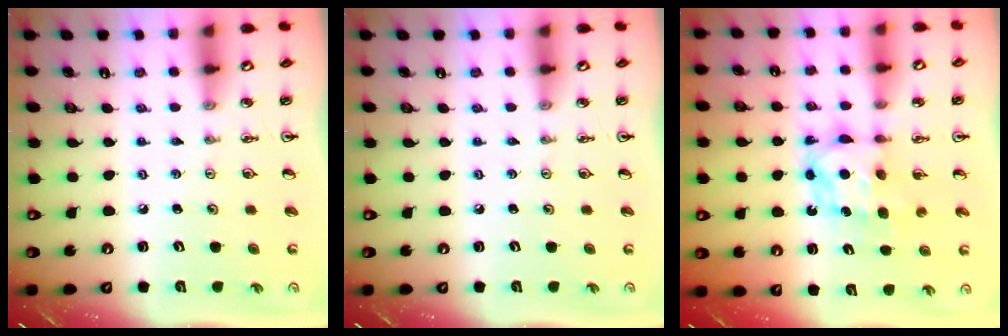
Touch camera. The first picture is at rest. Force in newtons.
{"total": 0.0}
{"total": 7.1, "press": 7.1, "slide": 0.4}